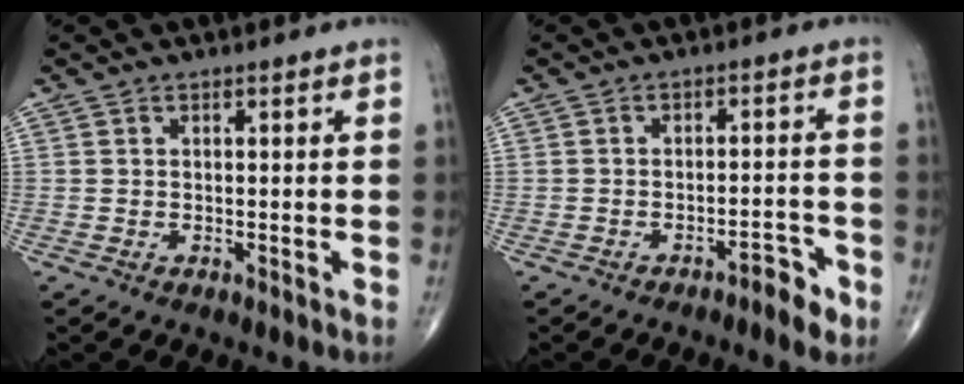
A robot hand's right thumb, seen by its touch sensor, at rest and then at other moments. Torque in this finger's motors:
{"motor_torque": [0.66, 0.92, -0.04, -0.17, 0.13]}